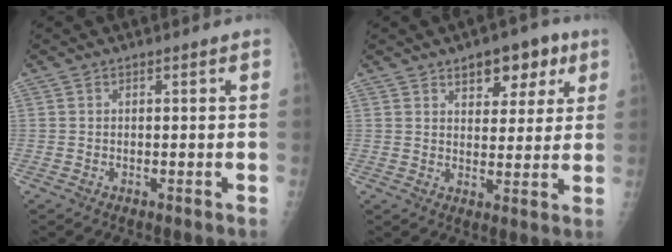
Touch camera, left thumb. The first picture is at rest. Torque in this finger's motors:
{"motor_torque": [-0.05, 0.13, -0.12, -0.03, 0.04]}